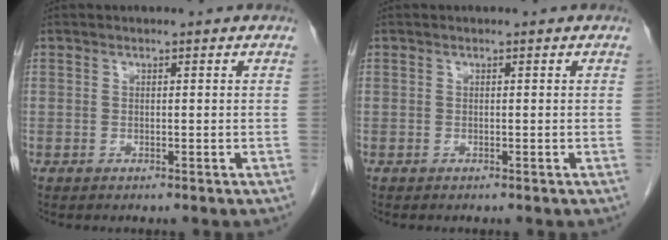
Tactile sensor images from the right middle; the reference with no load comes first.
{"total": 0.0}